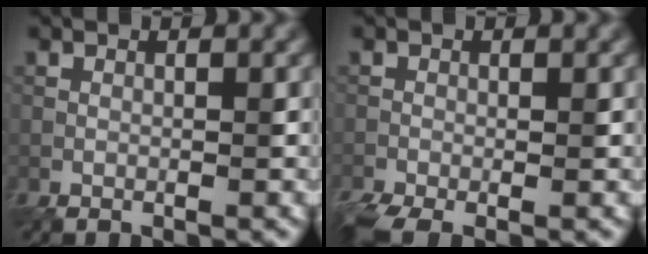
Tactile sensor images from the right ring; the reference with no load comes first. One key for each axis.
{"total": 3.3, "fx": -2.2, "fy": 1.1, "fz": 2.2, "tx": -0.049, "ty": -0.013, "tz": -0.043}